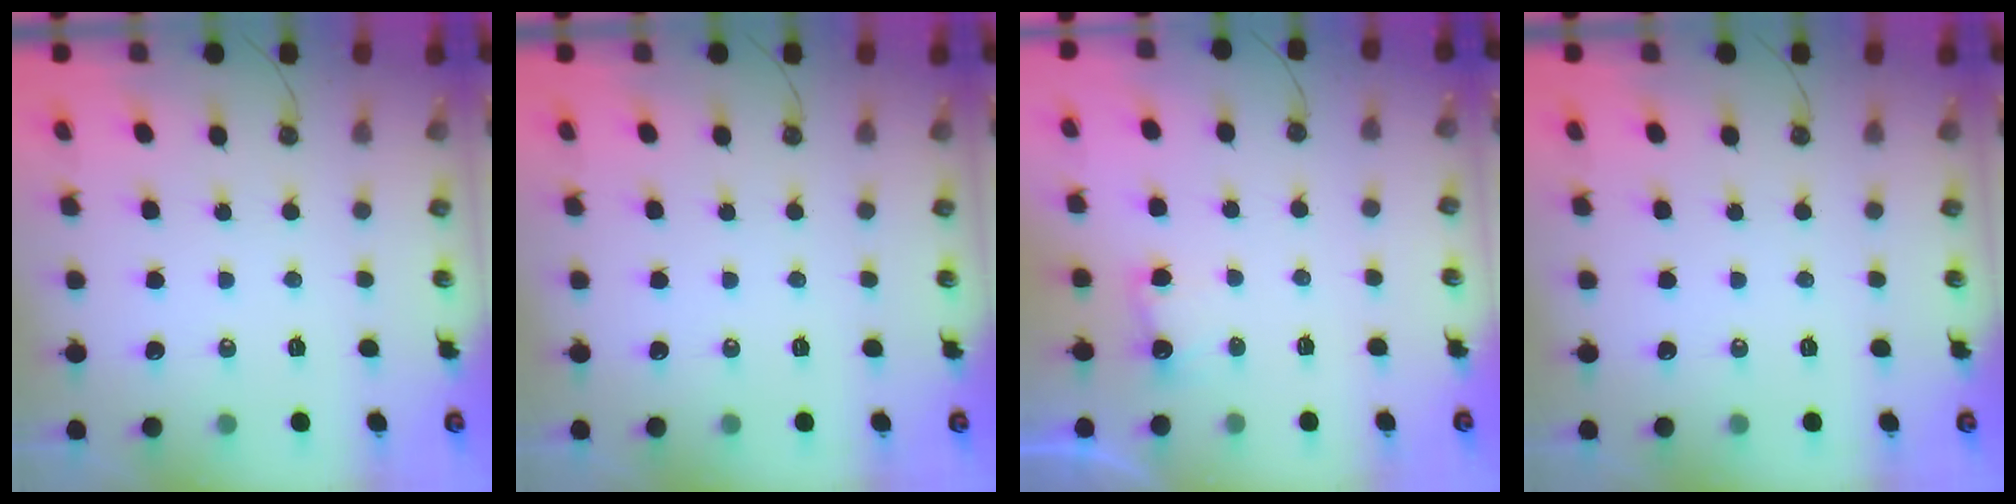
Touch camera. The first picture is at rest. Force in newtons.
{"total": 0.0}
{"total": 3.6, "press": 3.5, "slide": 1.0}
{"total": 0.0}